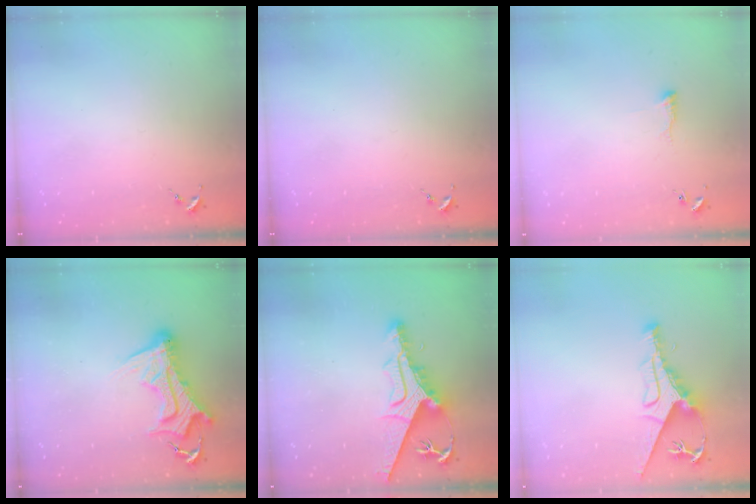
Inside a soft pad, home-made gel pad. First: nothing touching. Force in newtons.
{"total": 0.0}
{"total": 7.4, "press": 7.4, "slide": 0.5}
{"total": 15.8, "press": 15.7, "slide": 1.6}
{"total": 13.2, "press": 13.1, "slide": 1.5}
{"total": 10.2, "press": 10.1, "slide": 1.4}